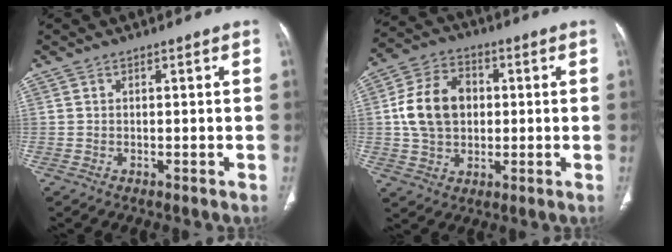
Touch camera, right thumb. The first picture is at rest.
{"total": 12.5, "force": [0.8, 9.5, 8.1], "torque": [-0.125, 0.015, 0.013]}